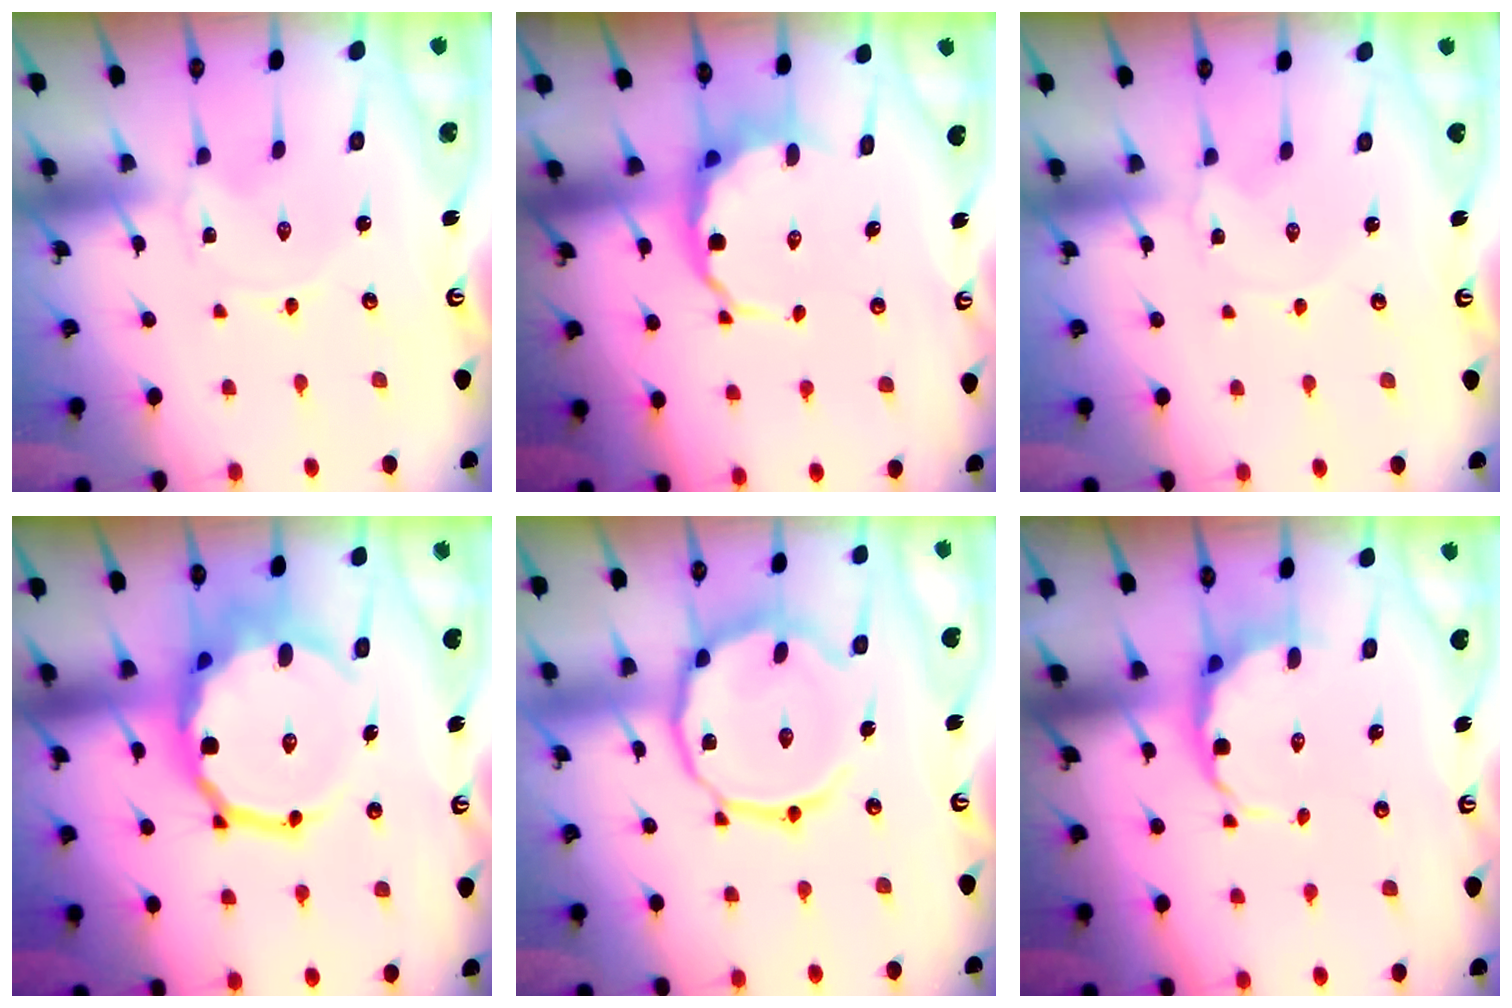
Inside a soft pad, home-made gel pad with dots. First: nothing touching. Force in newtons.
{"total": 7.8, "press": 7.6, "slide": 1.8}
{"total": 0.8, "press": 0.8, "slide": 0.0}
{"total": 17.0, "press": 16.4, "slide": 4.2}
{"total": 16.6, "press": 16.5, "slide": 1.2}
{"total": 6.9, "press": 6.7, "slide": 1.7}